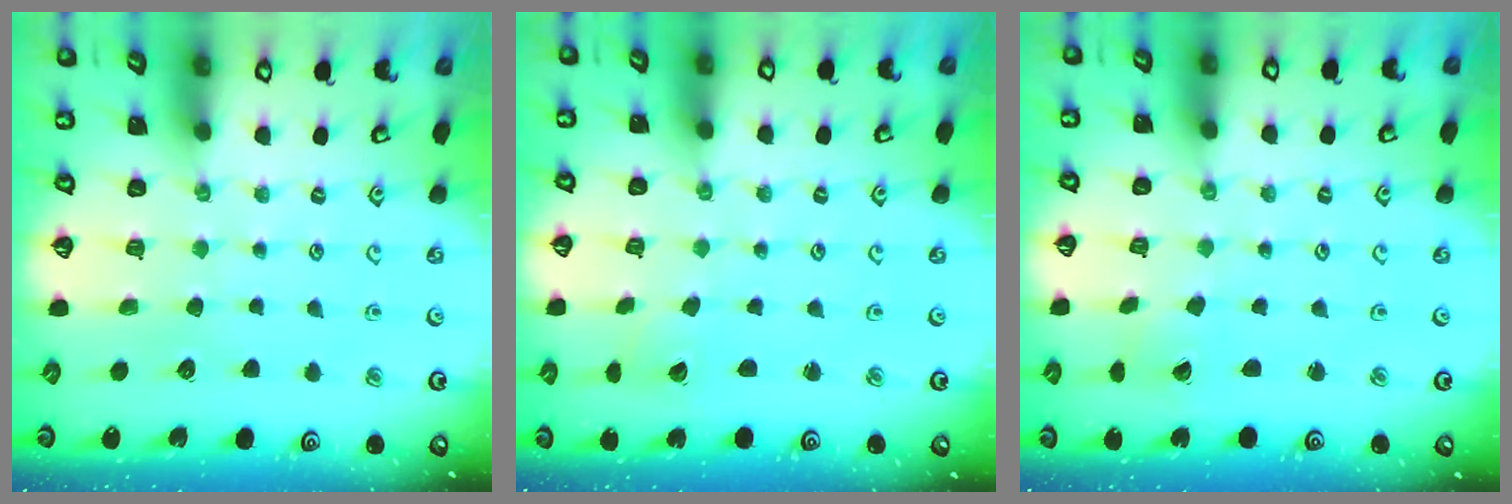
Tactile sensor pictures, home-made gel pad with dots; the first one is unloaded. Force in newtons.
{"total": 2.1, "press": 2.1, "slide": 0.1}
{"total": 1.1, "press": 1.1, "slide": 0.1}